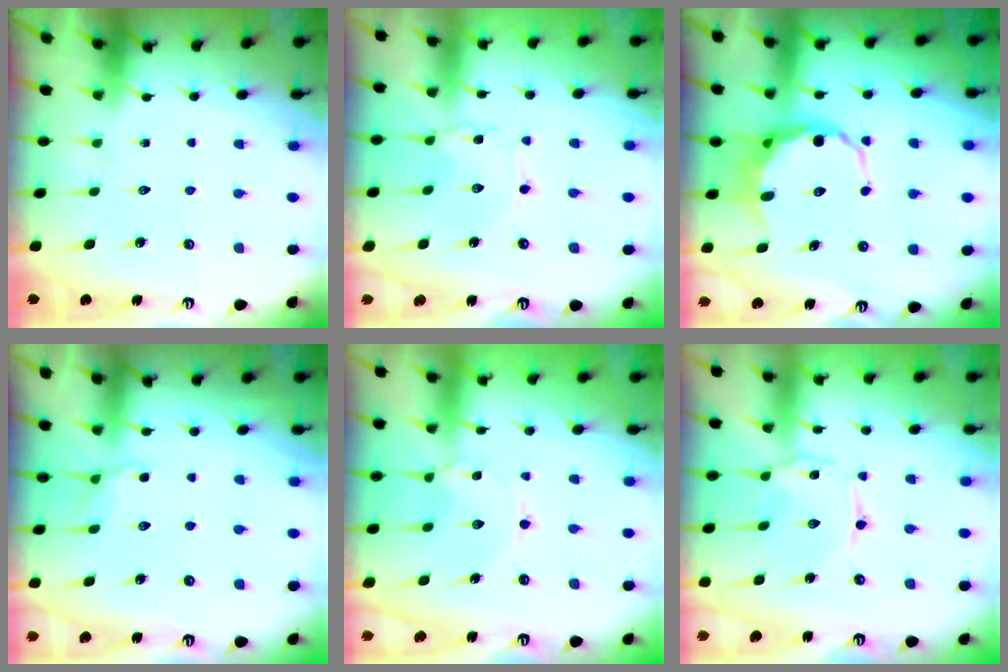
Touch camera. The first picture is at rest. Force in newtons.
{"total": 0.9, "press": 0.9, "slide": 0.1}
{"total": 8.6, "press": 8.4, "slide": 2.1}
{"total": 4.3, "press": 4.0, "slide": 1.6}
{"total": 2.2, "press": 2.2, "slide": 0.2}
{"total": 1.5, "press": 1.5, "slide": 0.4}